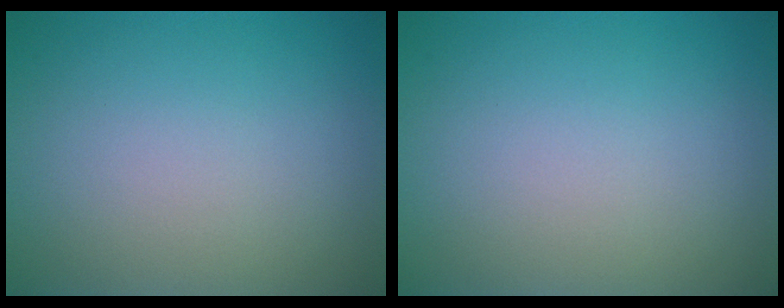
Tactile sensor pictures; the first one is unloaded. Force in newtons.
{"total": 0.0}